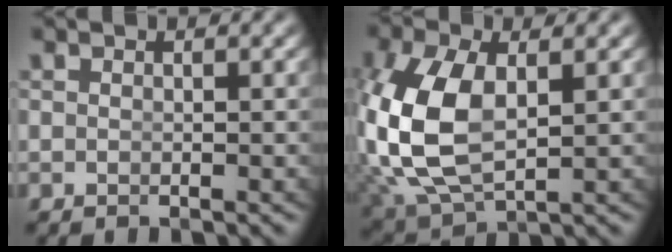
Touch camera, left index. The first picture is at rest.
{"total": 9.1, "force": [0.2, 6.2, 6.6], "torque": [-0.192, -0.042, 0.036]}